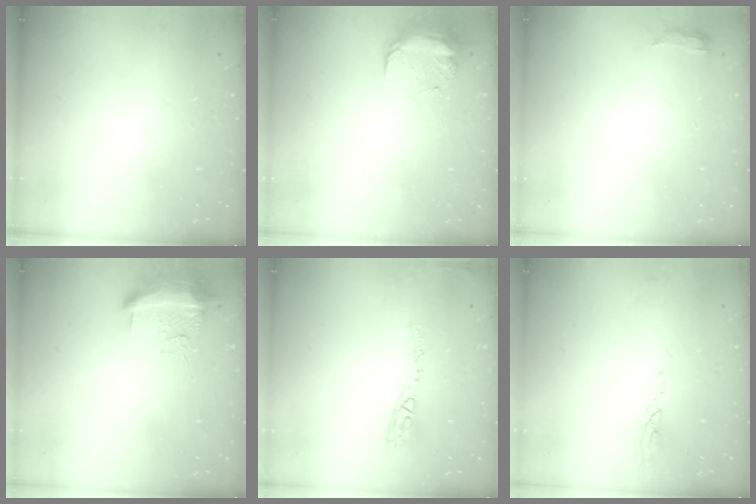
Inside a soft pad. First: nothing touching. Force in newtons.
{"total": 9.3, "press": 9.1, "slide": 1.9}
{"total": 4.0, "press": 3.7, "slide": 1.3}
{"total": 10.0, "press": 9.9, "slide": 1.7}
{"total": 8.9, "press": 8.9, "slide": 0.8}
{"total": 2.4, "press": 2.4, "slide": 0.3}